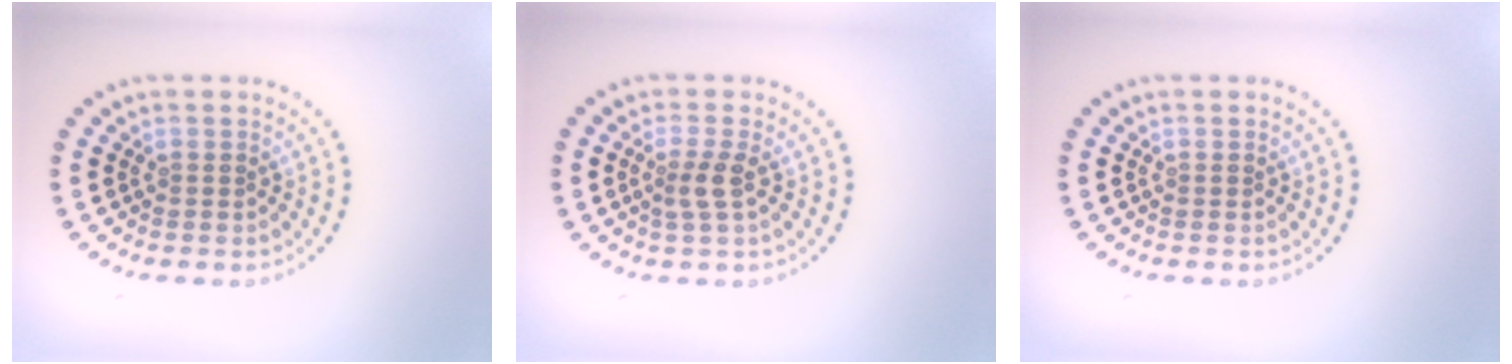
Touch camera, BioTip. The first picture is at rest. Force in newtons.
{"total": 1.8, "press": 1.5, "slide": 1.1}
{"total": 0.0}